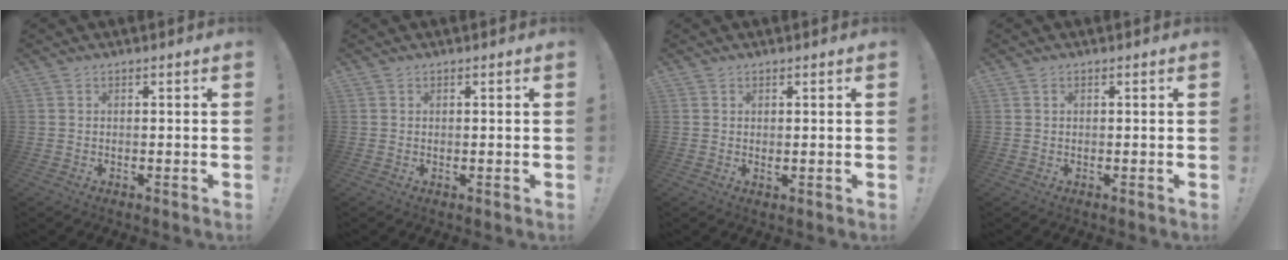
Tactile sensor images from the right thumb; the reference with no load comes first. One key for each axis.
{"total": 0.0}
{"total": 0.7, "fx": 0.5, "fy": 0.1, "fz": 0.5, "tx": -0.002, "ty": -0.004, "tz": 0.008}
{"total": 0.5, "fx": 0.3, "fy": 0.4, "fz": 0.2, "tx": 0.000, "ty": -0.001, "tz": 0.005}